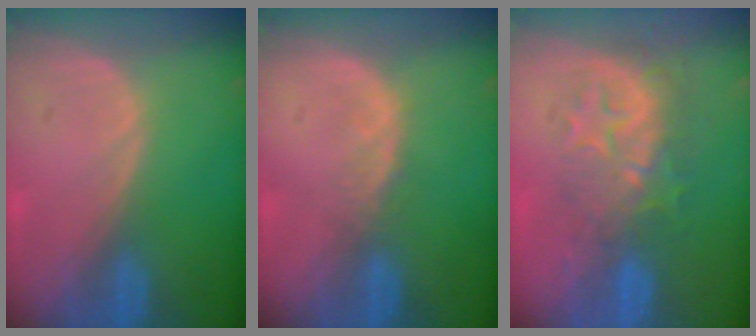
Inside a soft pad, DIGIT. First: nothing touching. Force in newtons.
{"total": 1.4, "press": 1.4, "slide": 0.2}
{"total": 9.2, "press": 8.1, "slide": 4.5}